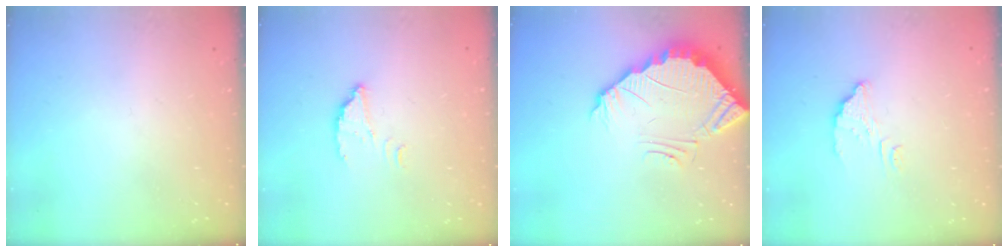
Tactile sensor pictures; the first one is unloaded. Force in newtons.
{"total": 2.5, "press": 2.5, "slide": 0.0}
{"total": 4.0, "press": 3.9, "slide": 0.3}
{"total": 4.8, "press": 4.8, "slide": 0.4}